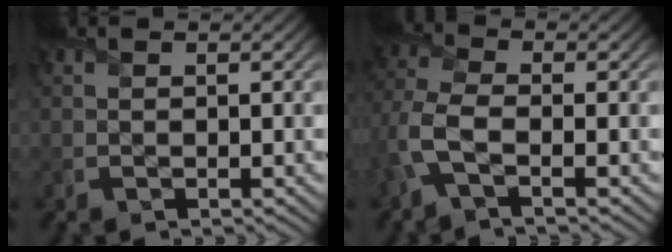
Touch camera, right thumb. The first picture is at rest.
{"total": 5.2, "force": [-2.0, 2.1, 4.3], "torque": [-0.117, -0.001, -0.057]}